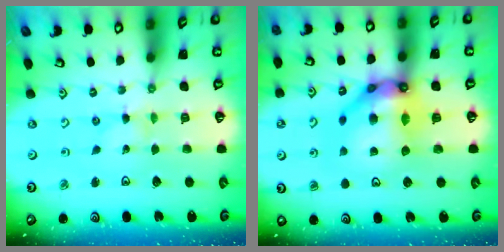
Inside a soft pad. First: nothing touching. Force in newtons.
{"total": 16.1, "press": 16.0, "slide": 1.8}